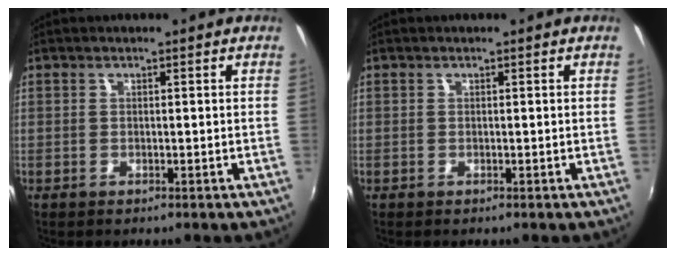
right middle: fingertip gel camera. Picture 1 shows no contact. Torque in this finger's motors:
{"motor_torque": [0.18, -0.13, 0.04, 0.01]}